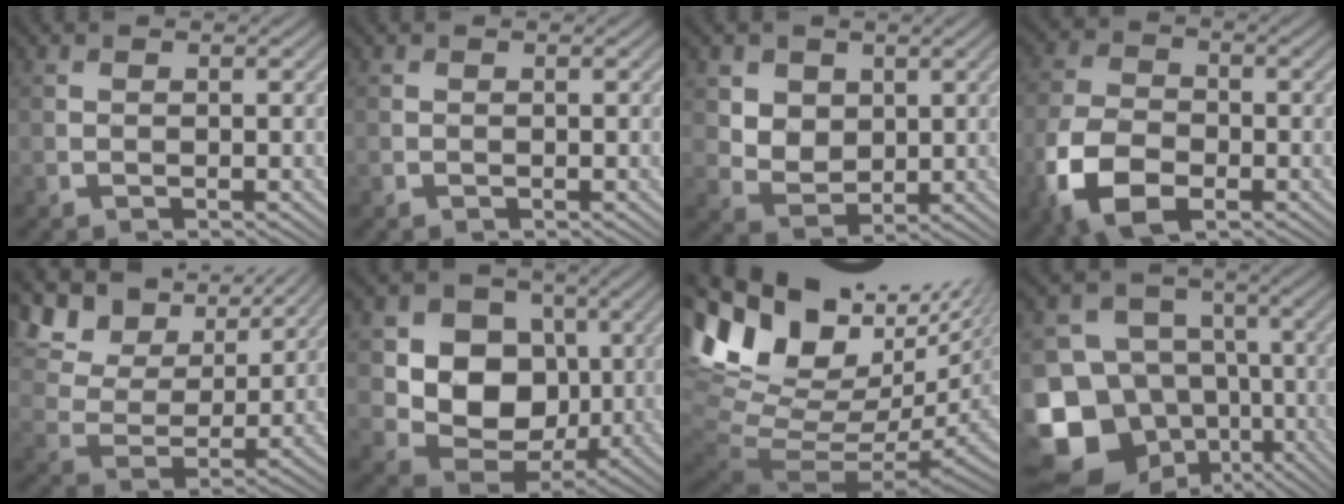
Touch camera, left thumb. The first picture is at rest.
{"total": 0.0}
{"total": 4.9, "force": [2.2, 3.8, 2.0], "torque": [-0.066, -0.020, 0.047]}
{"total": 9.9, "force": [-4.4, 6.1, 6.5], "torque": [-0.163, -0.018, -0.092]}
{"total": 13.9, "force": [9.3, 7.0, 7.6], "torque": [-0.198, 0.013, 0.147]}
{"total": 10.7, "force": [1.6, 8.9, 5.8], "torque": [-0.124, -0.007, 0.016]}
{"total": 17.4, "force": [4.7, 9.4, 13.9], "torque": [-0.237, 0.001, 0.133]}
{"total": 19.1, "force": [-8.7, 15.3, 7.3], "torque": [-0.206, -0.030, -0.133]}